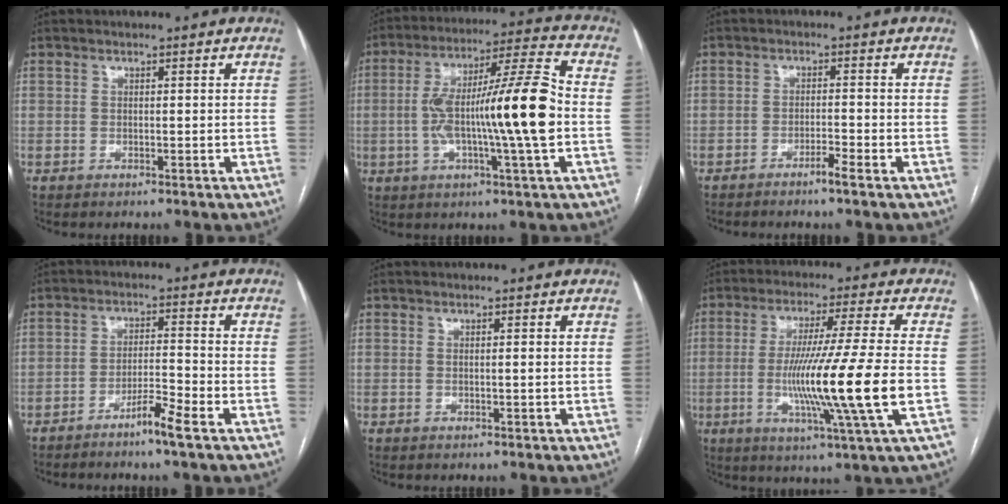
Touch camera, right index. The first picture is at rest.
{"total": 17.5, "force": [-1.7, 0.5, 17.4], "torque": [-0.296, 0.011, -0.034]}
{"total": 2.4, "force": [-1.8, -0.4, 1.6], "torque": [-0.030, -0.001, -0.034]}
{"total": 4.9, "force": [-3.4, -0.6, 3.5], "torque": [-0.061, -0.006, -0.068]}
{"total": 0.8, "force": [0.0, -0.1, 0.8], "torque": [-0.015, -0.001, 0.000]}
{"total": 15.9, "force": [-2.8, -2.0, 15.5], "torque": [-0.285, -0.027, -0.055]}